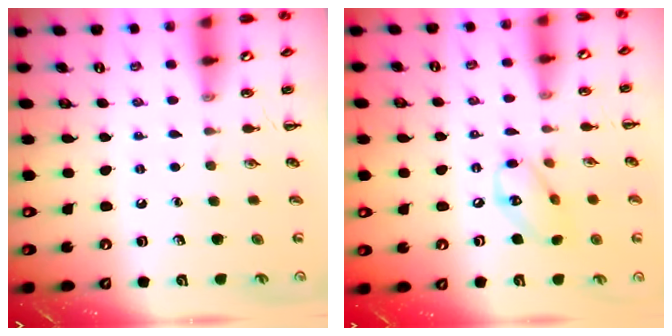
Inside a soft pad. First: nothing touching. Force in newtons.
{"total": 11.3, "press": 11.1, "slide": 2.0}